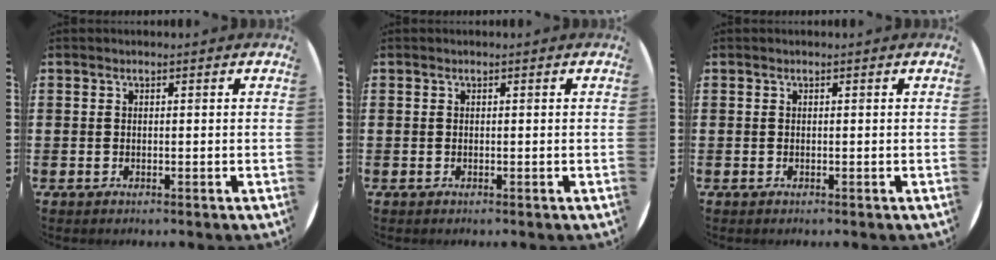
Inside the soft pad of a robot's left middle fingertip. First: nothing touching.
{"total": 0.0}
{"total": 0.0}